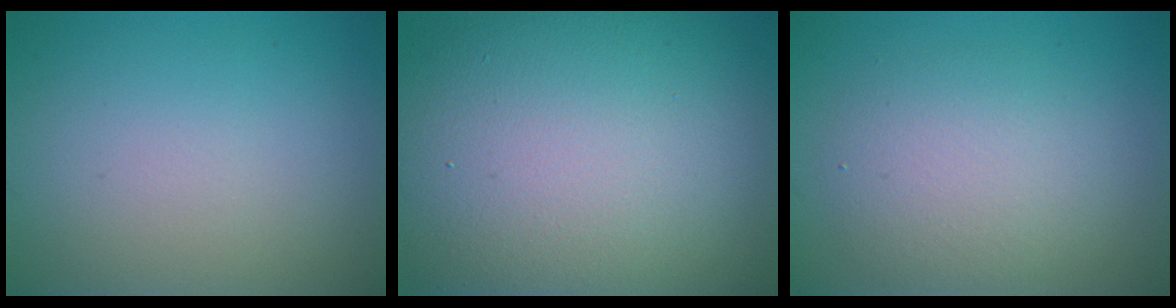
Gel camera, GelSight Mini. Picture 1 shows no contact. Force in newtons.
{"total": 17.3, "press": 17.3, "slide": 1.1}
{"total": 4.2, "press": 4.2, "slide": 0.1}